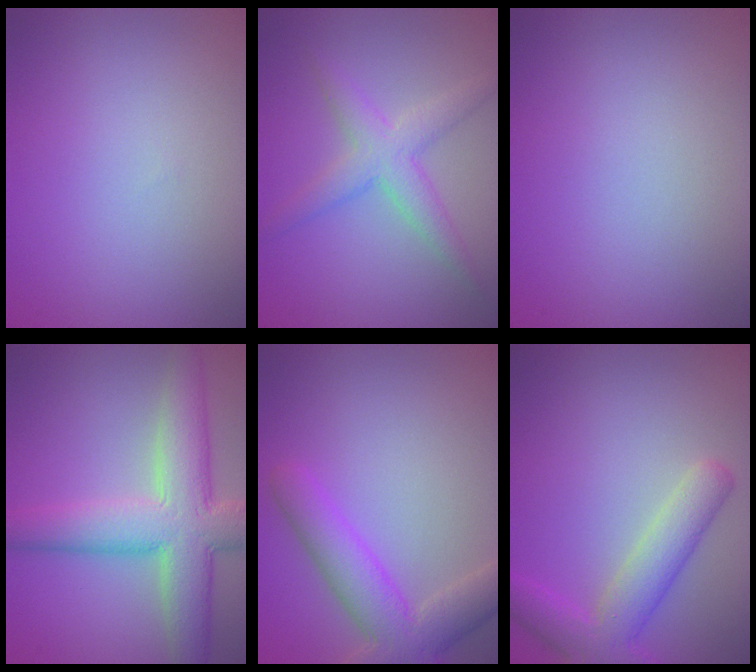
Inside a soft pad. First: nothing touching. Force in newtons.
{"total": 3.5, "press": 3.5, "slide": 0.0}
{"total": 0.0}
{"total": 8.1, "press": 8.0, "slide": 0.7}
{"total": 5.4, "press": 5.4, "slide": 0.4}
{"total": 4.6, "press": 4.6, "slide": 0.2}